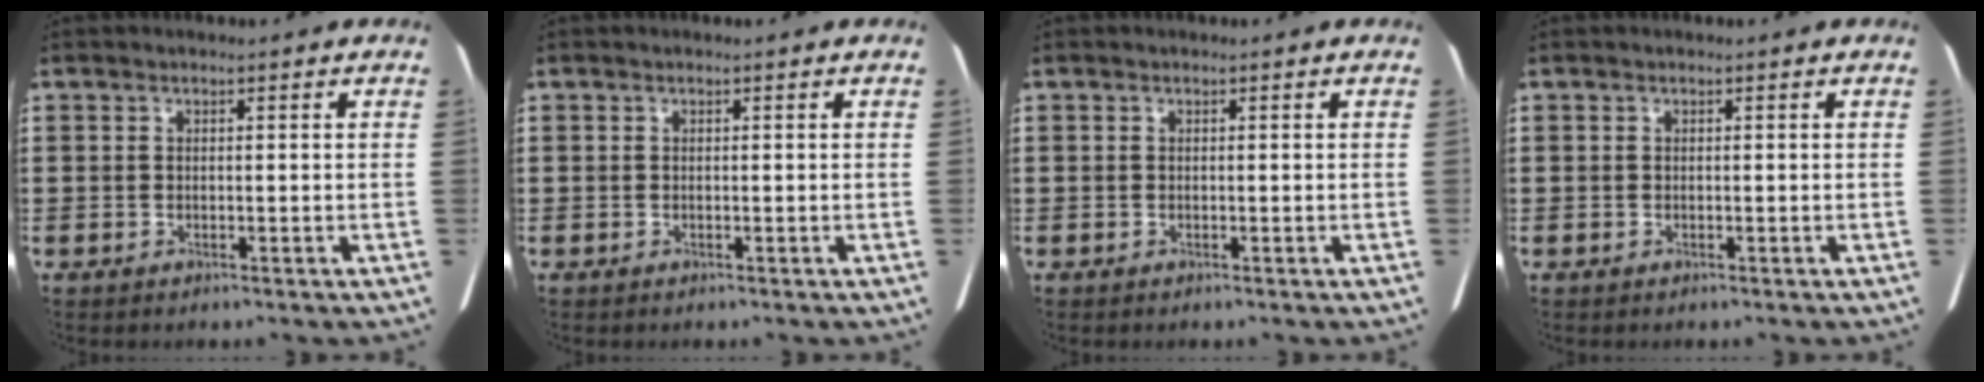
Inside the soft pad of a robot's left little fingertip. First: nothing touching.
{"total": 0.0}
{"total": 0.0}
{"total": 0.0}